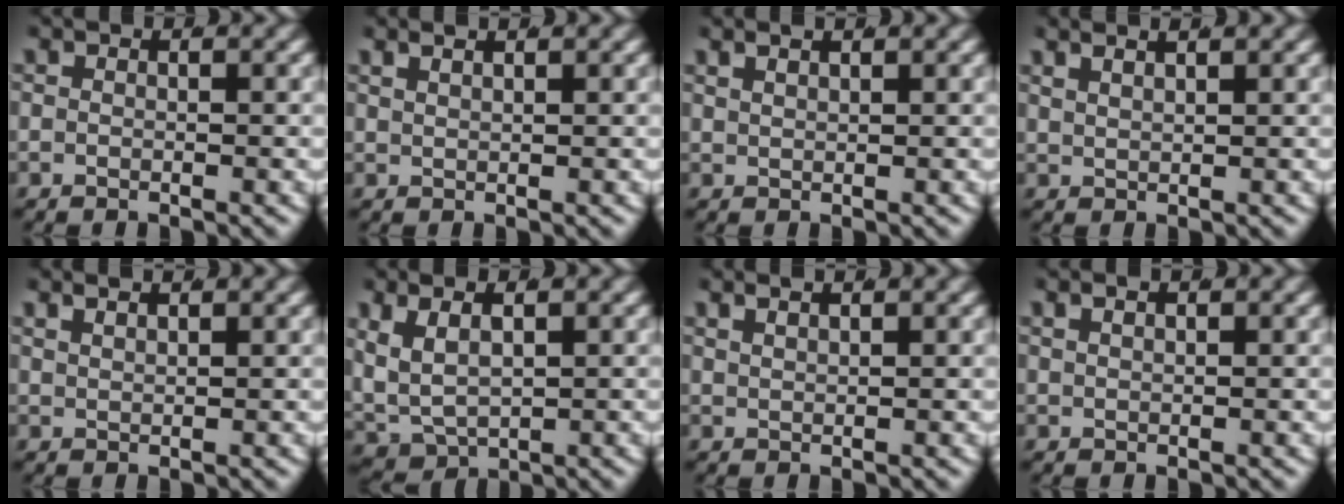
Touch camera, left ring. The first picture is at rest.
{"total": 2.0, "force": [1.9, 0.1, 0.7], "torque": [-0.007, 0.009, 0.033]}
{"total": 1.9, "force": [1.8, 0.0, 0.7], "torque": [-0.009, 0.007, 0.033]}
{"total": 3.1, "force": [2.8, 0.4, 1.3], "torque": [-0.016, 0.011, 0.049]}
{"total": 2.3, "force": [2.2, 0.1, 0.6], "torque": [-0.007, 0.008, 0.040]}
{"total": 7.0, "force": [0.9, 5.8, 3.8], "torque": [-0.115, -0.020, 0.026]}
{"total": 2.4, "force": [2.2, 0.2, 0.9], "torque": [-0.010, 0.010, 0.038]}
{"total": 1.2, "force": [1.1, -0.2, 0.5], "torque": [-0.006, 0.004, 0.024]}